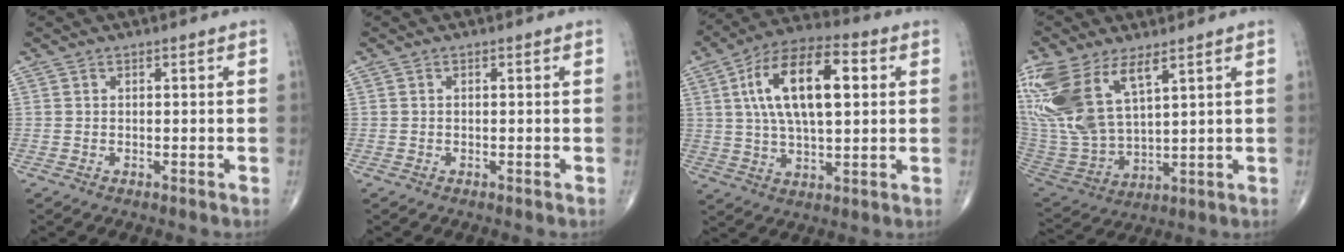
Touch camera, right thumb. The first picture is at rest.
{"total": 0.0}
{"total": 17.7, "force": [4.1, 8.0, 15.3], "torque": [-0.259, 0.016, 0.067]}
{"total": 19.1, "force": [9.4, 8.7, 14.1], "torque": [-0.316, -0.029, 0.201]}